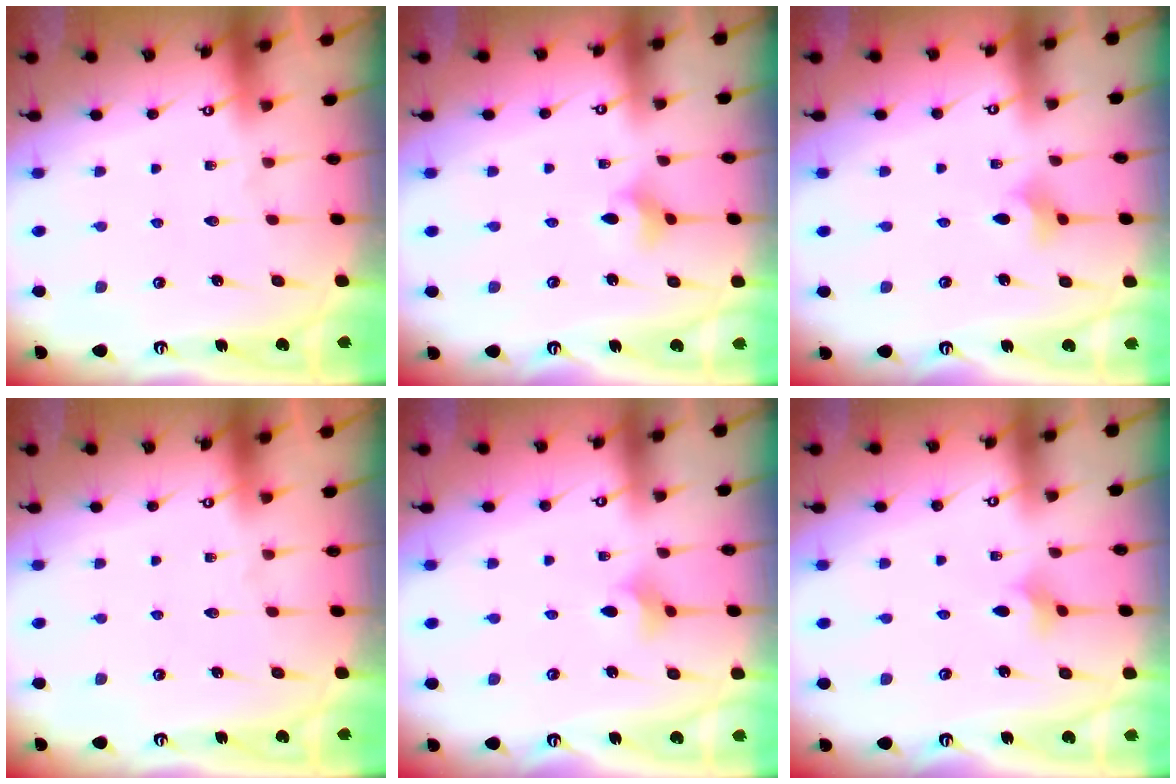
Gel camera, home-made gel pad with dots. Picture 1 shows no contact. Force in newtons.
{"total": 3.3, "press": 3.3, "slide": 0.2}
{"total": 3.9, "press": 3.8, "slide": 0.9}
{"total": 0.0}
{"total": 3.9, "press": 3.8, "slide": 0.7}
{"total": 2.2, "press": 2.1, "slide": 0.6}